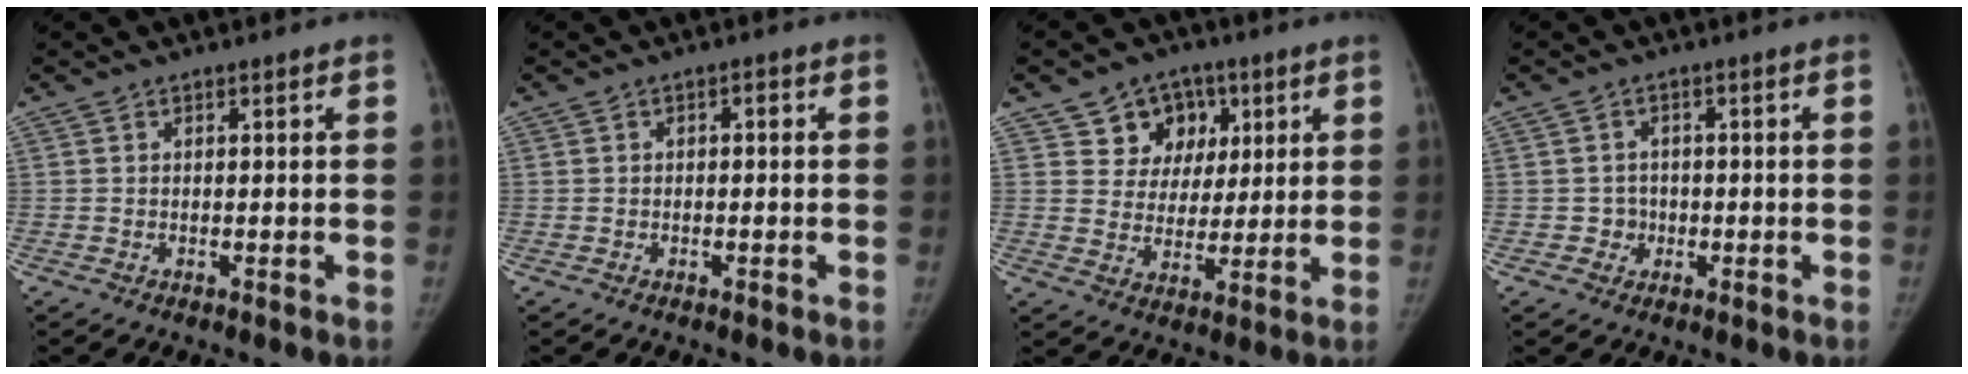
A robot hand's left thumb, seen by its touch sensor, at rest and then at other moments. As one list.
[{"total": 1.0, "force": [-0.2, 0.8, 0.6], "torque": [-0.005, 0.005, -0.007]}, {"total": 10.0, "force": [4.7, 8.4, 2.7], "torque": [0.005, -0.013, 0.078]}, {"total": 1.9, "force": [-0.5, 1.8, 0.3], "torque": [0.007, 0.007, -0.008]}]